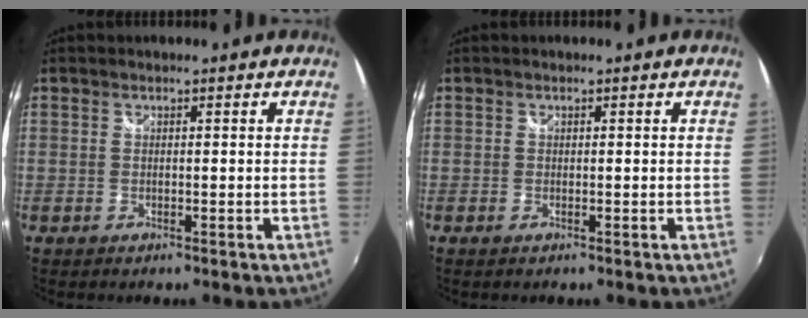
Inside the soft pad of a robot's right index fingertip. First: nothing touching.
{"total": 0.0}